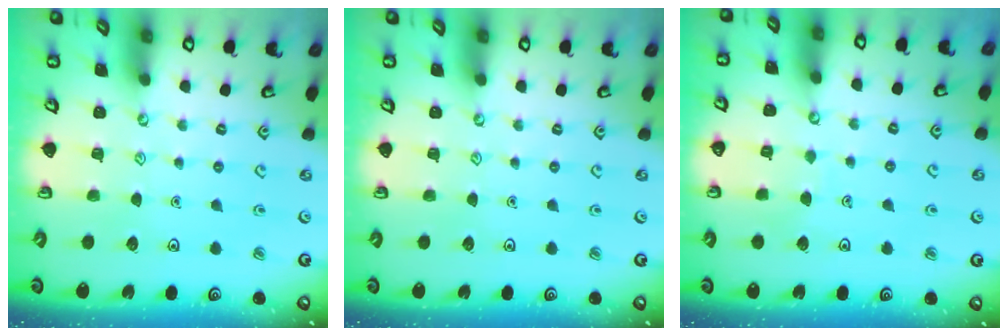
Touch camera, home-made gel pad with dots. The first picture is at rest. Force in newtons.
{"total": 0.0}
{"total": 3.6, "press": 3.6, "slide": 0.3}